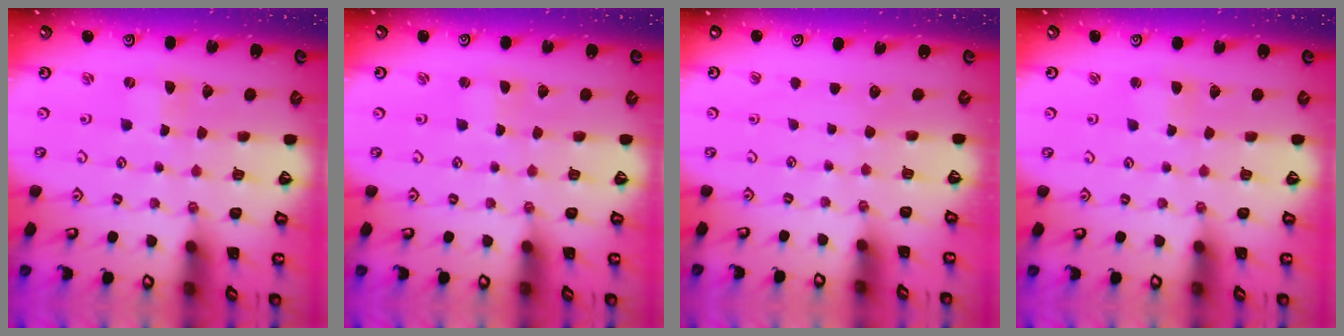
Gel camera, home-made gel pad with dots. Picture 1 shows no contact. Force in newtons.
{"total": 1.0, "press": 1.0, "slide": 0.2}
{"total": 0.0}
{"total": 2.9, "press": 2.9, "slide": 0.3}